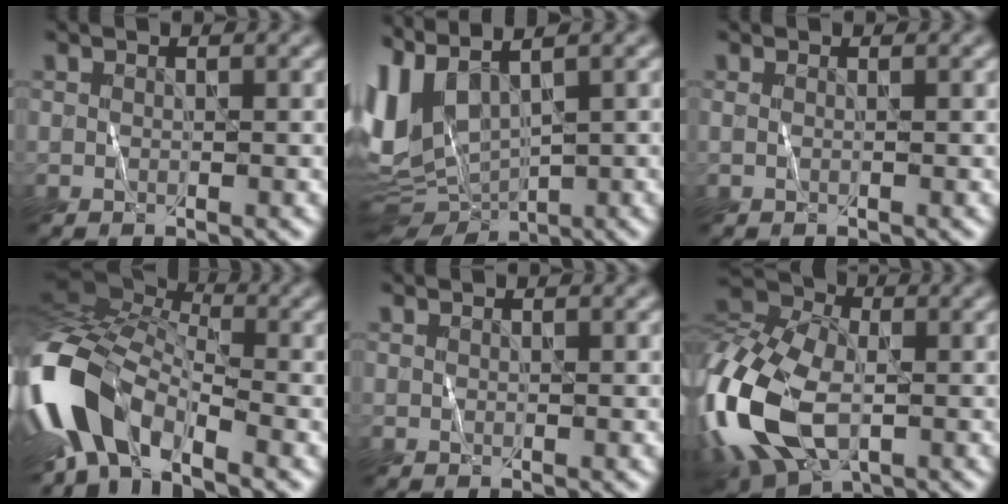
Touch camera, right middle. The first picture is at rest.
{"total": 7.7, "force": [1.5, 3.4, 6.7], "torque": [-0.163, -0.010, 0.047]}
{"total": 0.0}
{"total": 10.8, "force": [-4.9, 5.3, 8.0], "torque": [-0.166, -0.005, -0.104]}
{"total": 0.0}
{"total": 14.2, "force": [-4.9, 7.8, 10.7], "torque": [-0.254, -0.009, -0.111]}